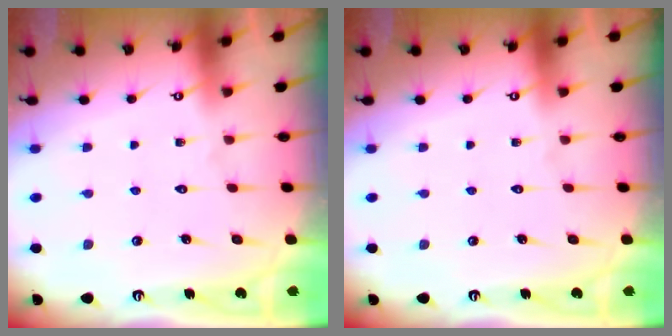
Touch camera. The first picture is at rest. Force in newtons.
{"total": 0.0}